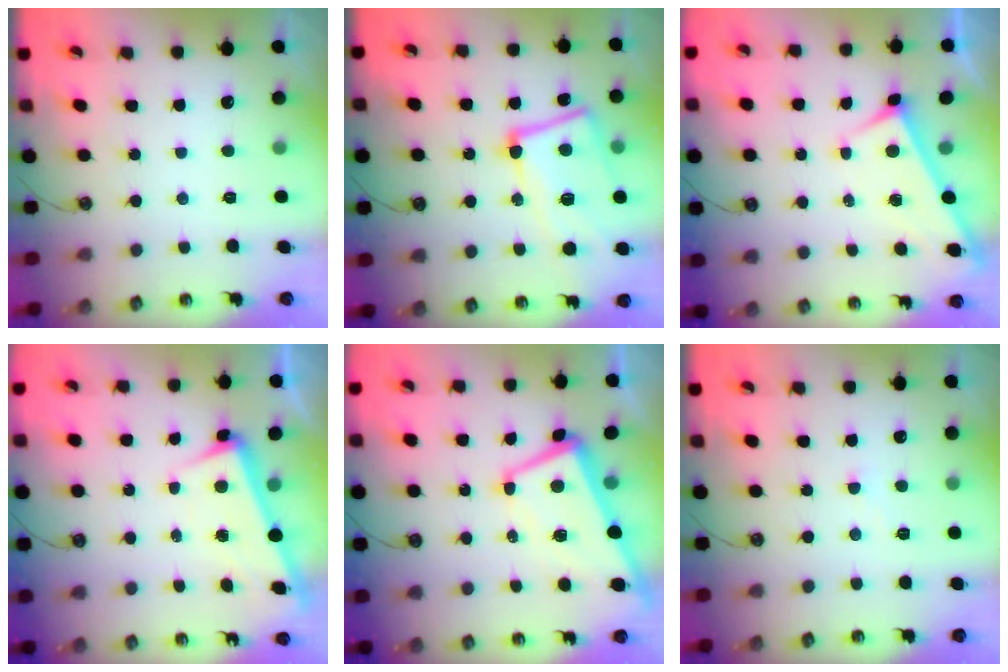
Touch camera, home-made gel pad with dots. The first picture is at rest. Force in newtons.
{"total": 11.0, "press": 10.7, "slide": 2.5}
{"total": 3.2, "press": 3.2, "slide": 0.3}
{"total": 3.1, "press": 2.9, "slide": 1.1}
{"total": 2.9, "press": 2.8, "slide": 0.9}
{"total": 3.7, "press": 3.6, "slide": 0.3}